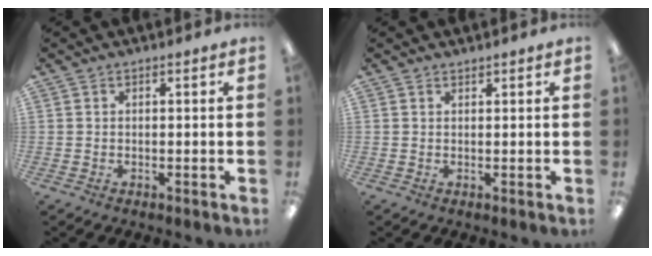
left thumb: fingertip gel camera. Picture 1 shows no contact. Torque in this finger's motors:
{"motor_torque": [0.08, -0.01, -0.27, 0.10, -0.01]}